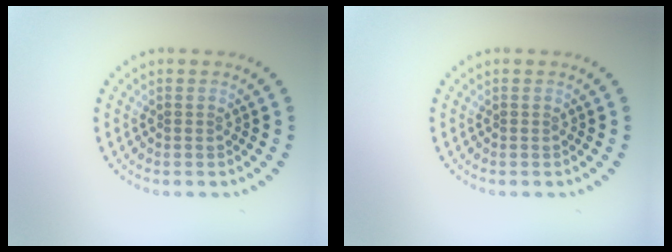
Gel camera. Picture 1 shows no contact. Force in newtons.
{"total": 0.0}